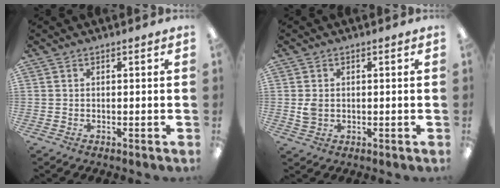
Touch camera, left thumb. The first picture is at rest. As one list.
[{"total": 3.0, "force": [0.1, 2.3, 1.9], "torque": [-0.028, 0.003, -0.001]}]